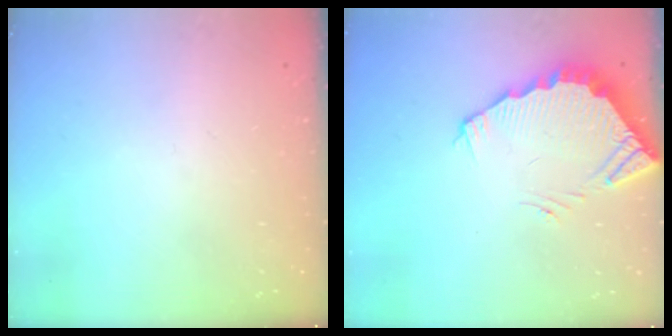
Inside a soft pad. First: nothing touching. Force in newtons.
{"total": 3.7, "press": 3.7, "slide": 0.3}